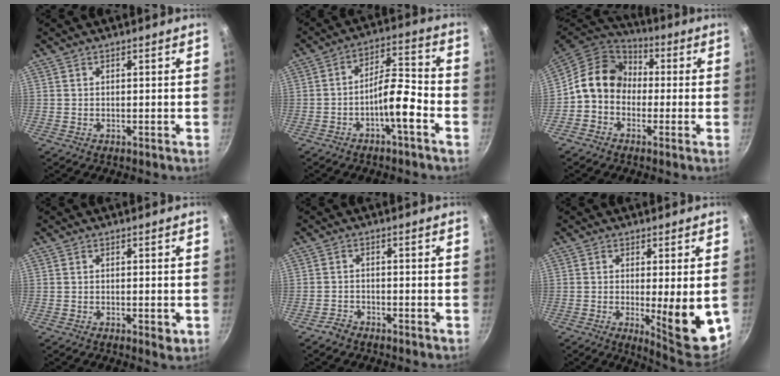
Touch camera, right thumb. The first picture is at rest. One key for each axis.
{"total": 8.6, "fx": -3.9, "fy": 2.3, "fz": 7.3, "tx": -0.118, "ty": 0.049, "tz": -0.065}
{"total": 11.7, "fx": -0.5, "fy": 9.8, "fz": 6.4, "tx": -0.079, "ty": 0.037, "tz": -0.035}
{"total": 2.3, "fx": -0.7, "fy": 0.9, "fz": 2.0, "tx": -0.034, "ty": -0.005, "tz": -0.010}
{"total": 1.9, "fx": -1.7, "fy": 0.8, "fz": 0.3, "tx": -0.005, "ty": 0.020, "tz": -0.033}
{"total": 12.4, "fx": -2.0, "fy": 3.3, "fz": 11.8, "tx": -0.143, "ty": -0.015, "tz": -0.016}